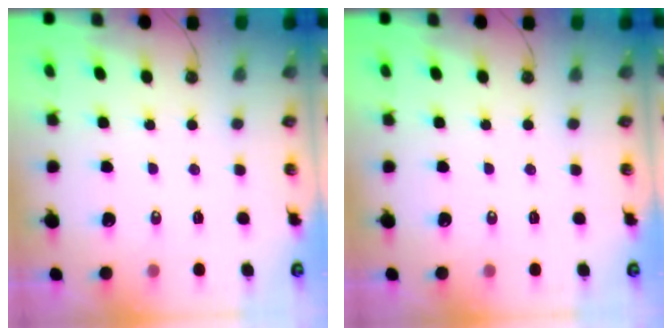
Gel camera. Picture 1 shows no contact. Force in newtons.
{"total": 0.0}